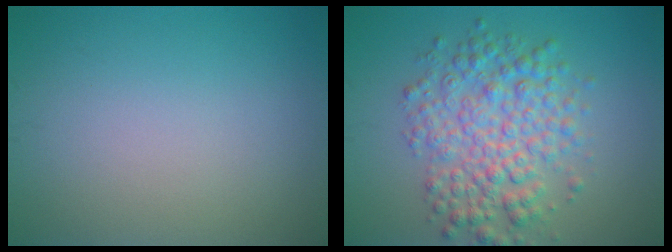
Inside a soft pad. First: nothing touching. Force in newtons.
{"total": 5.9, "press": 5.9, "slide": 0.0}